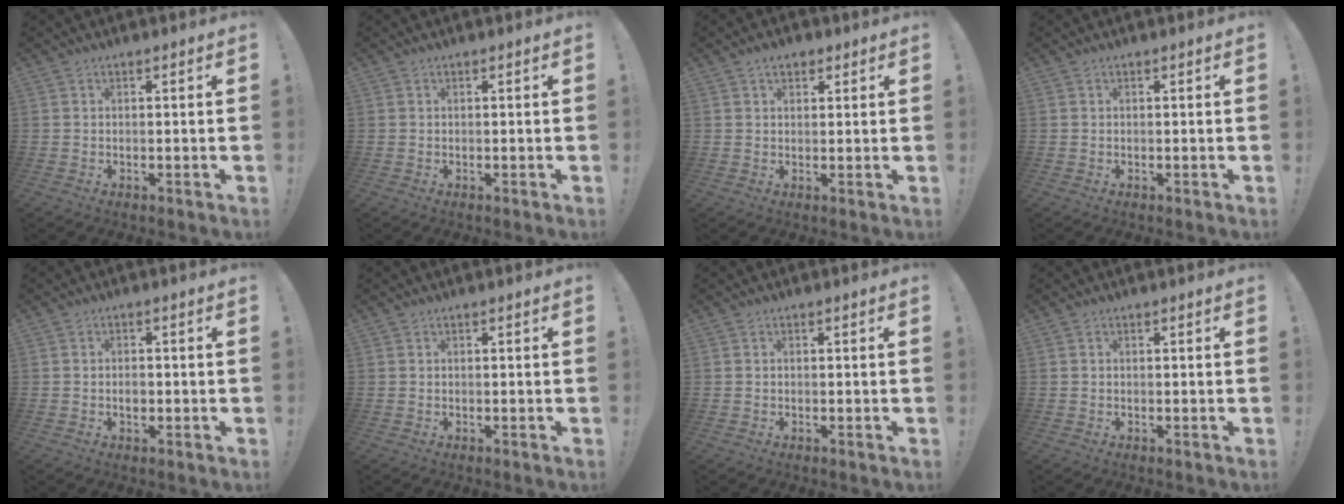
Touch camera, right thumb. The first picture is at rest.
{"total": 0.0}
{"total": 3.3, "force": [1.8, 2.1, 1.7], "torque": [-0.025, -0.002, 0.033]}
{"total": 0.0}
{"total": 2.2, "force": [-0.7, 1.3, 1.6], "torque": [-0.013, -0.003, -0.015]}
{"total": 0.0}
{"total": 0.0}
{"total": 0.0}